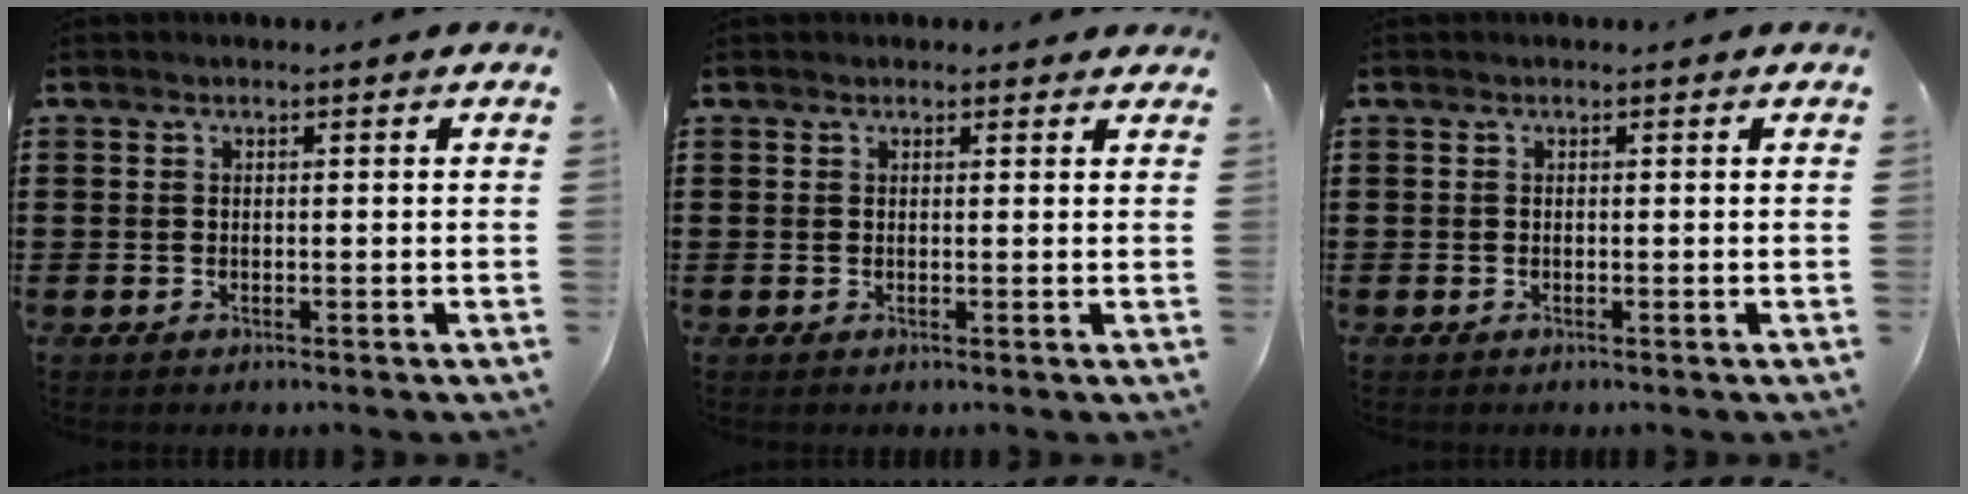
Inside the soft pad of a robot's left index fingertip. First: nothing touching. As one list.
[{"total": 0.9, "force": [0.8, 0.3, 0.2], "torque": [-0.005, 0.004, 0.016]}, {"total": 0.0}]